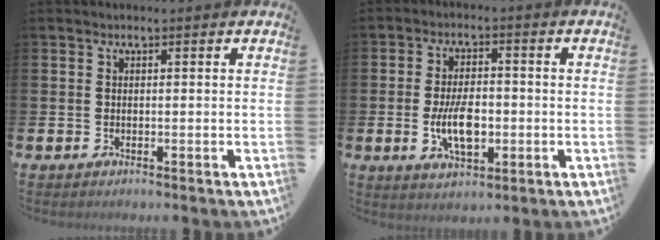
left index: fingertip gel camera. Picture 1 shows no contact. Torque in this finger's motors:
{"motor_torque": [1.78, 0.33, 1.00, 0.21]}